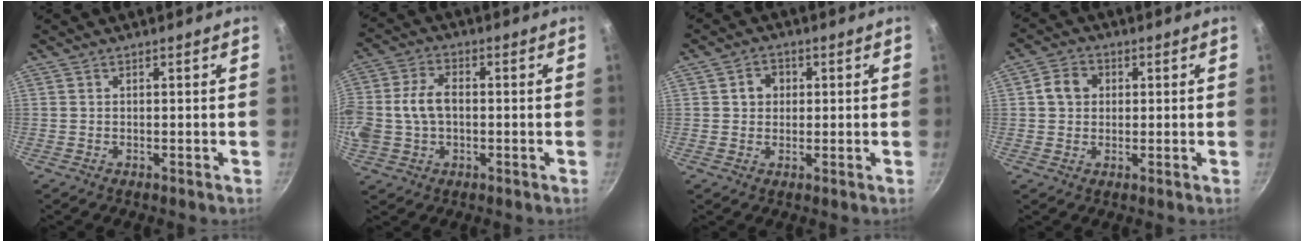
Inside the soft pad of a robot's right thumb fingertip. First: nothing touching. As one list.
[{"total": 11.7, "force": [-0.3, 8.0, 8.5], "torque": [-0.191, 0.023, -0.003]}, {"total": 3.7, "force": [0.7, 3.2, 1.8], "torque": [-0.009, 0.004, 0.009]}, {"total": 5.2, "force": [1.0, 4.4, 2.6], "torque": [-0.034, 0.008, 0.013]}]